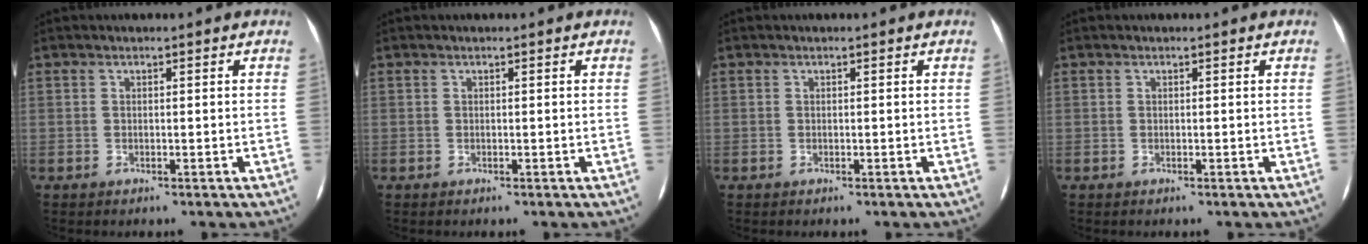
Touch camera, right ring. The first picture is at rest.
{"total": 0.0}
{"total": 0.0}
{"total": 0.0}